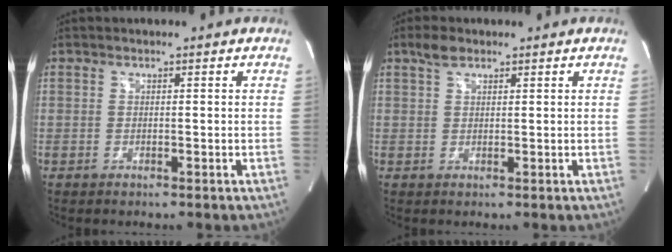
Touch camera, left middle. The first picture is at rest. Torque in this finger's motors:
{"motor_torque": [0.32, 0.15, -0.15, 0.00]}